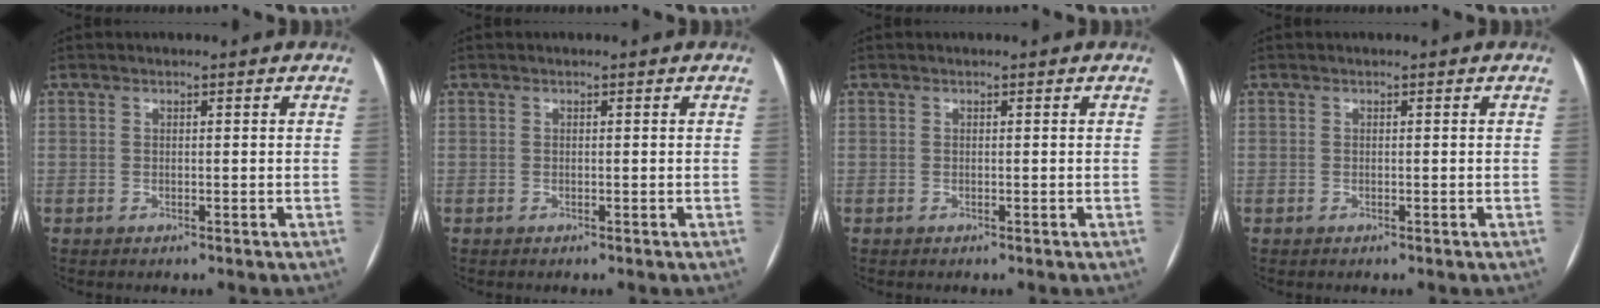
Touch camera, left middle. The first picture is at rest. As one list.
[{"total": 0.0}, {"total": 0.0}, {"total": 0.0}]